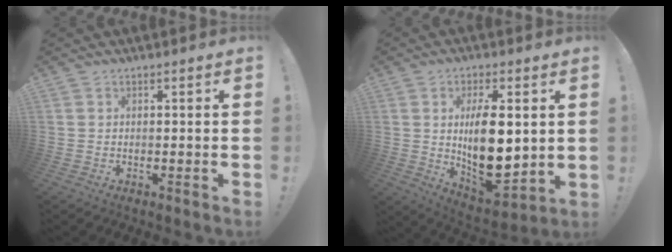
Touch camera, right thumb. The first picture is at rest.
{"total": 15.7, "force": [1.8, 7.2, 13.9], "torque": [-0.226, -0.027, 0.038]}